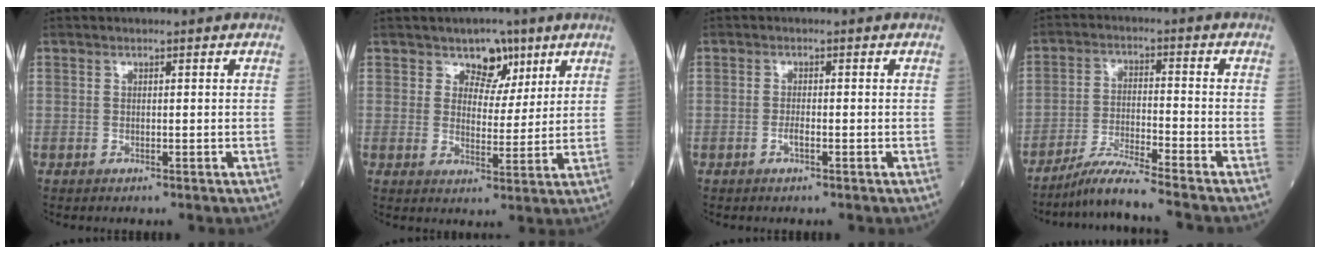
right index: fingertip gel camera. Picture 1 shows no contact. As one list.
[{"total": 5.2, "force": [3.4, 3.5, 2.0], "torque": [-0.018, 0.001, 0.052]}, {"total": 1.3, "force": [-0.7, 0.1, 1.2], "torque": [-0.022, 0.000, -0.013]}, {"total": 7.8, "force": [-6.9, -1.8, 3.3], "torque": [-0.062, -0.025, -0.128]}]